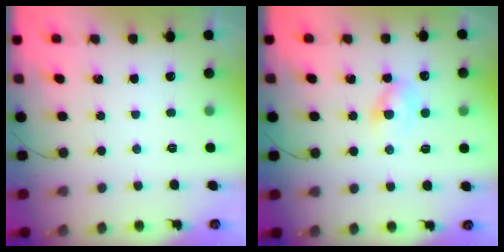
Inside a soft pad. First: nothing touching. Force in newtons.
{"total": 3.7, "press": 3.5, "slide": 1.0}